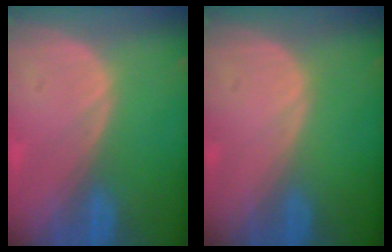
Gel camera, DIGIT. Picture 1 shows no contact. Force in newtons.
{"total": 0.0}